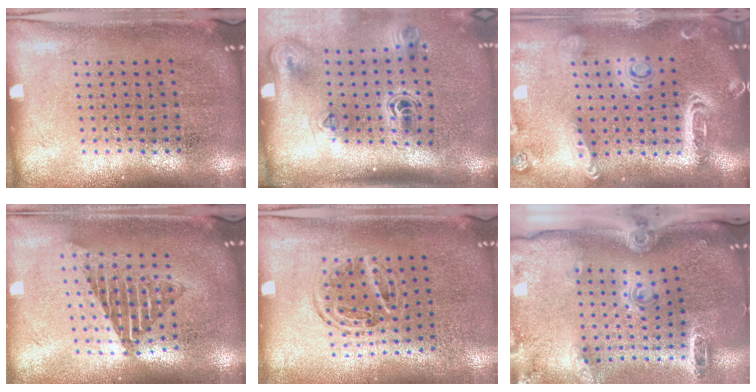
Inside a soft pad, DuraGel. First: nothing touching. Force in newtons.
{"total": 2.3, "press": 1.5, "slide": 1.7}
{"total": 2.7, "press": 2.3, "slide": 1.3}
{"total": 1.6, "press": 1.3, "slide": 0.9}
{"total": 1.1, "press": 1.0, "slide": 0.4}
{"total": 3.0, "press": 2.1, "slide": 2.2}